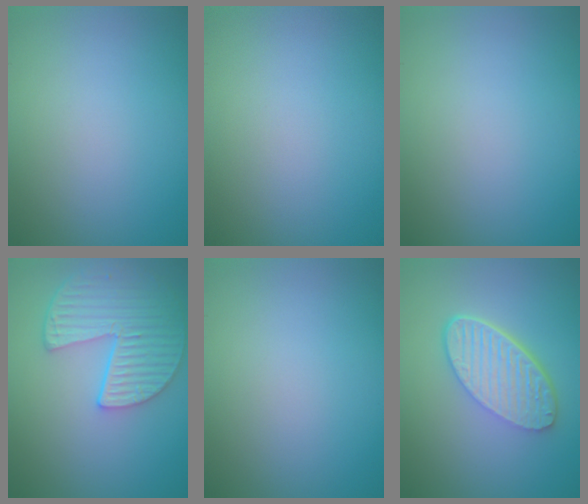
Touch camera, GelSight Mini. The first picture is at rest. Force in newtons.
{"total": 0.0}
{"total": 0.0}
{"total": 5.4, "press": 4.7, "slide": 2.7}
{"total": 0.0}
{"total": 5.9, "press": 4.3, "slide": 4.1}